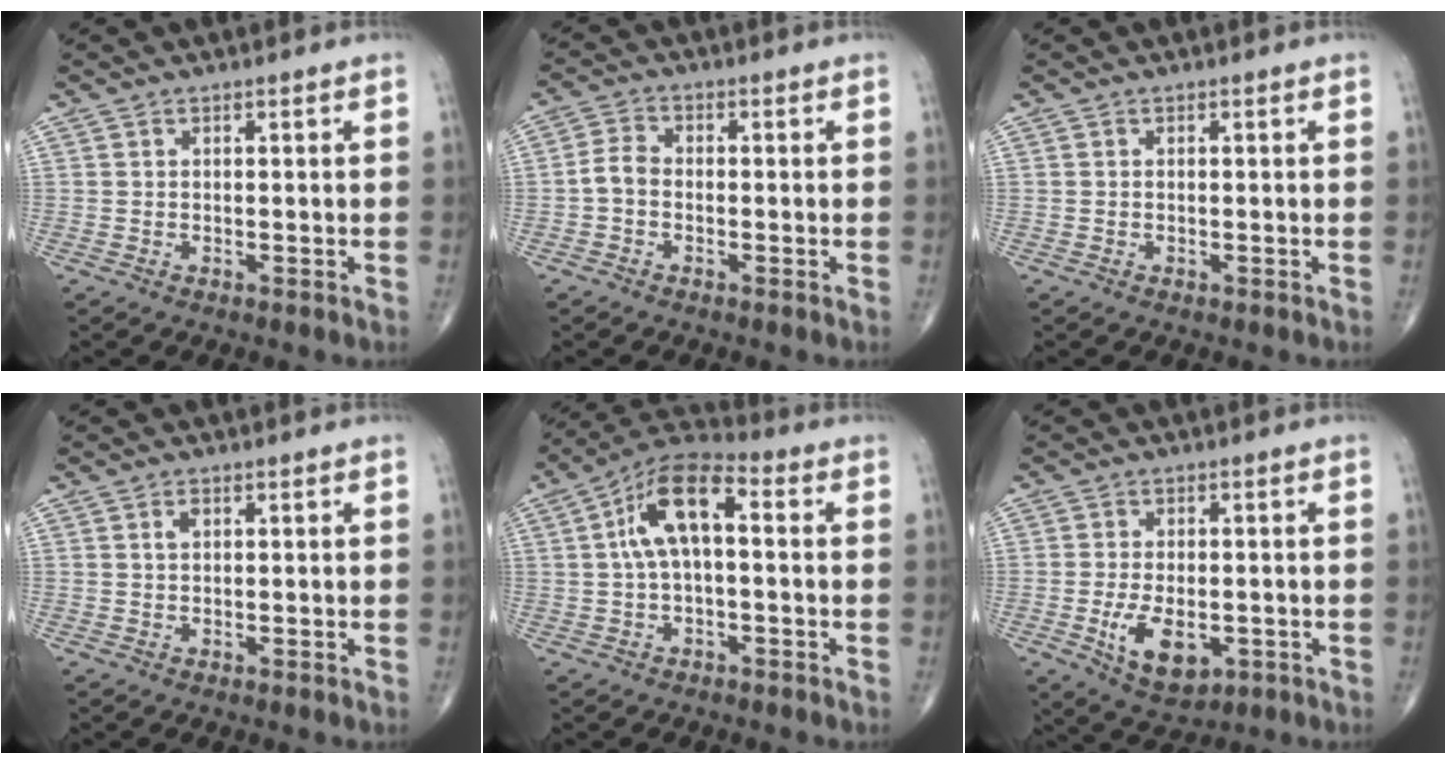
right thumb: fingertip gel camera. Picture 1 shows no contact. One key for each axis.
{"total": 3.5, "fx": -0.9, "fy": 2.4, "fz": 2.4, "tx": -0.045, "ty": 0.013, "tz": -0.028}
{"total": 0.0}
{"total": 1.3, "fx": 0.4, "fy": 0.8, "fz": 1.0, "tx": -0.013, "ty": 0.002, "tz": 0.006}
{"total": 11.5, "fx": 1.3, "fy": 5.2, "fz": 10.2, "tx": -0.184, "ty": 0.040, "tz": 0.011}
{"total": 9.2, "fx": -2.5, "fy": 5.1, "fz": 7.3, "tx": -0.116, "ty": -0.006, "tz": -0.029}